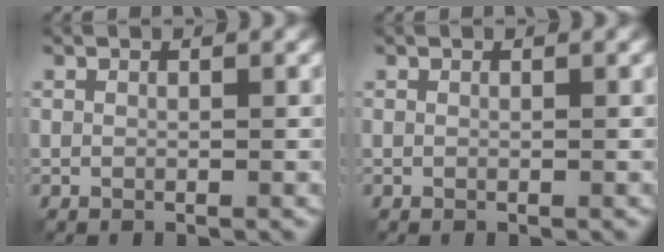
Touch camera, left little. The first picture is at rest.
{"total": 0.0}